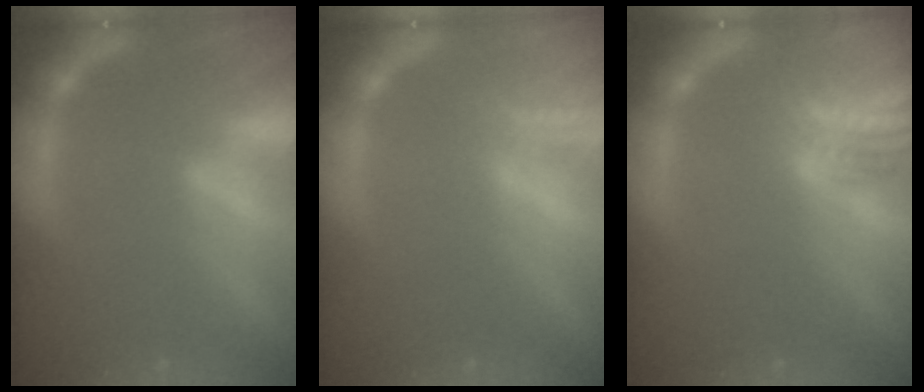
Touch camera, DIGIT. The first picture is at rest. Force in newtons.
{"total": 2.5}
{"total": 7.5}